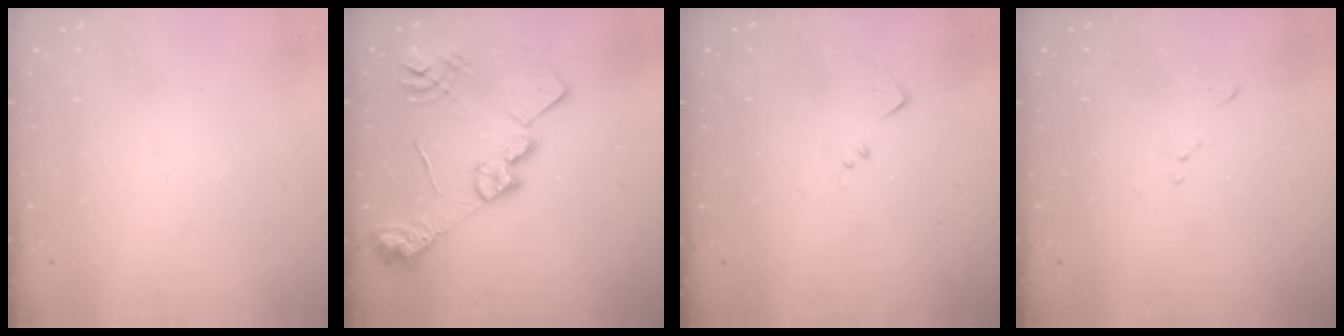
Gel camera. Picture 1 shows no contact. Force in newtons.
{"total": 17.6, "press": 17.5, "slide": 1.1}
{"total": 6.0, "press": 6.0, "slide": 0.5}
{"total": 6.1, "press": 6.1, "slide": 0.8}